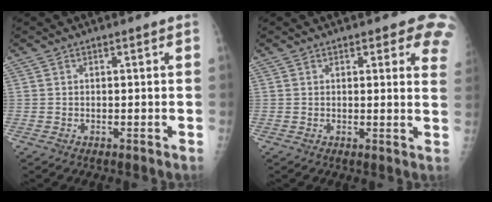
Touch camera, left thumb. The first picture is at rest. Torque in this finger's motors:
{"motor_torque": [0.11, 0.21, 0.18, -0.03, 0.04]}